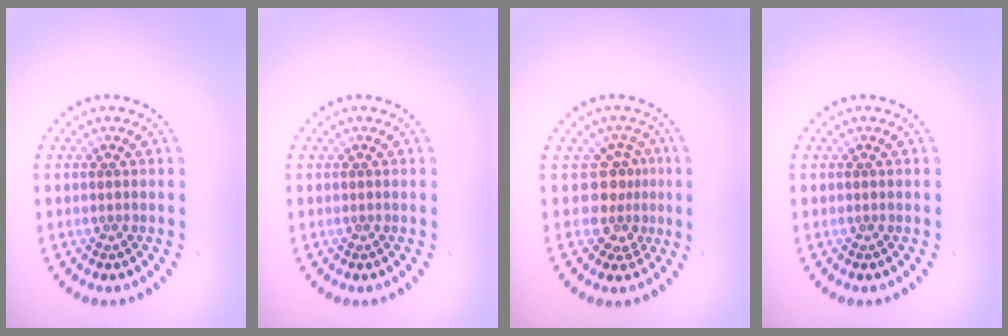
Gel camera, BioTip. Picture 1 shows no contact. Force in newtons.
{"total": 0.0}
{"total": 2.9, "press": 2.0, "slide": 2.0}
{"total": 0.0}